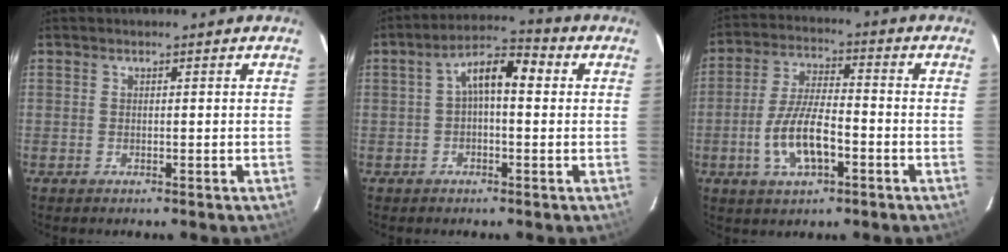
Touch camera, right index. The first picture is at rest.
{"total": 7.1, "force": [0.7, 3.0, 6.4], "torque": [-0.114, 0.029, 0.008]}
{"total": 10.1, "force": [-3.6, 3.8, 8.6], "torque": [-0.176, 0.001, -0.064]}